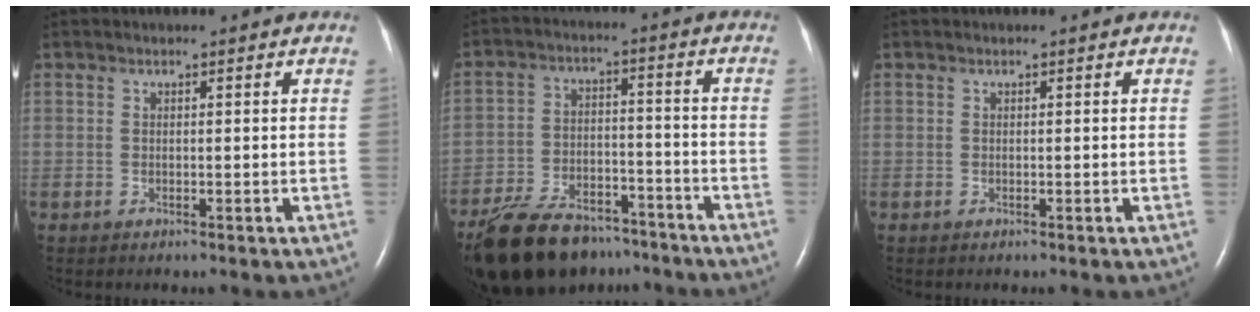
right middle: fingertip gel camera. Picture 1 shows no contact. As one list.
[{"total": 16.9, "force": [-13.7, 6.8, 7.0], "torque": [-0.151, -0.002, -0.218]}, {"total": 0.0}]